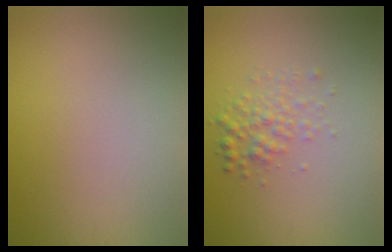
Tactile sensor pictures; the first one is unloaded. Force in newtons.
{"total": 2.1, "press": 2.1, "slide": 0.0}